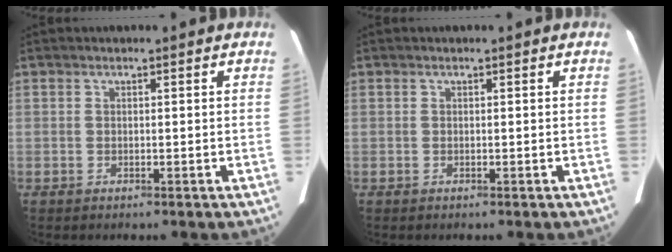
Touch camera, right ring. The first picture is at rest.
{"total": 0.0}